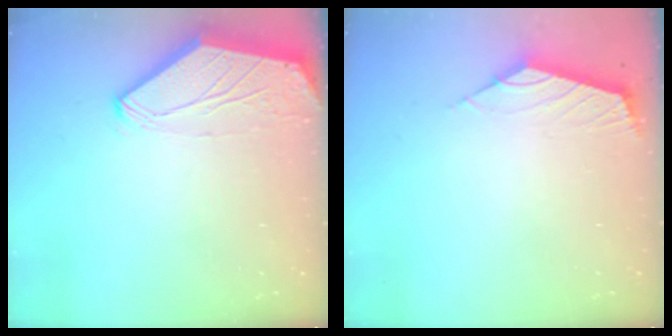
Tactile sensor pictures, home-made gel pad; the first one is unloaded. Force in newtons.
{"total": 2.4, "press": 2.3, "slide": 0.6}